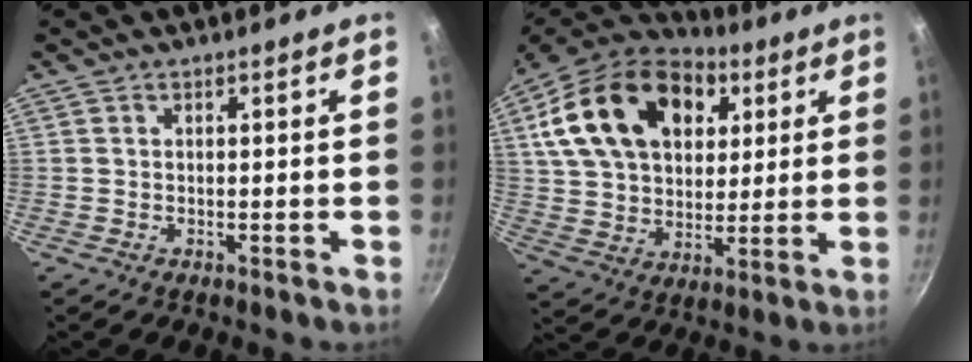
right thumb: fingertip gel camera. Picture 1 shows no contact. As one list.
[{"total": 24.9, "force": [8.7, 16.8, 16.1], "torque": [-0.263, 0.000, 0.146]}]